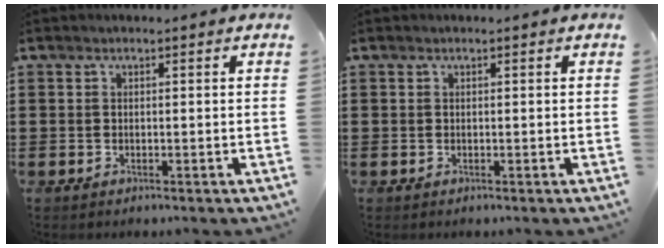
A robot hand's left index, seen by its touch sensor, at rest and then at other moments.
{"total": 0.0}